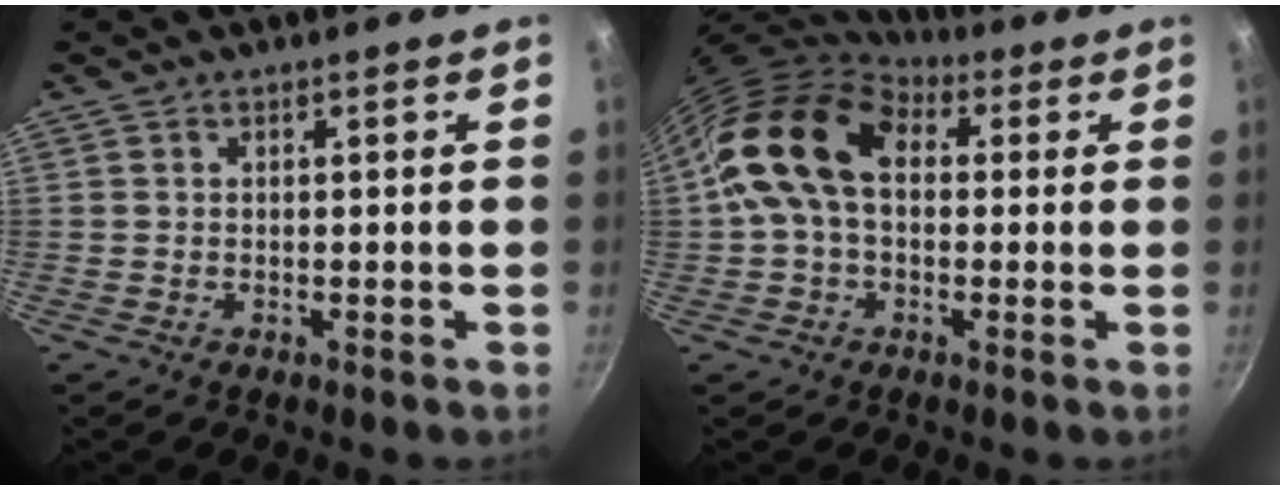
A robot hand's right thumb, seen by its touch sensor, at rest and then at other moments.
{"total": 14.2, "force": [2.4, 9.7, 10.1], "torque": [-0.151, 0.020, 0.024]}